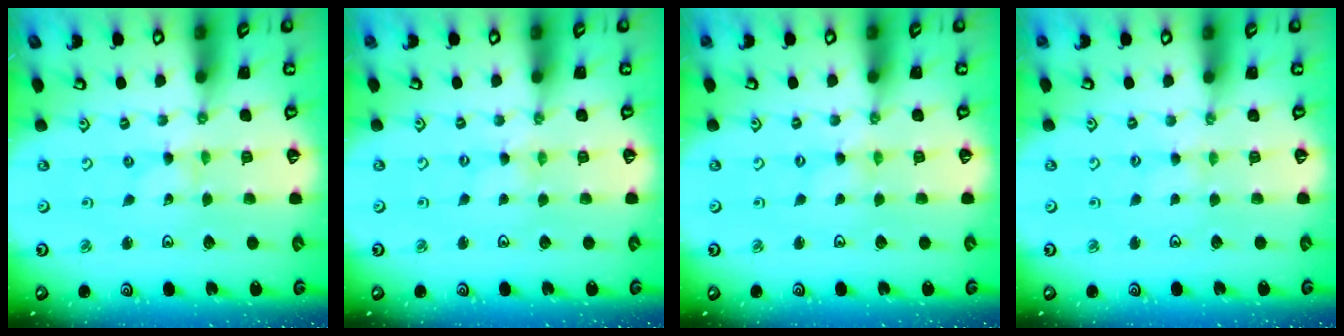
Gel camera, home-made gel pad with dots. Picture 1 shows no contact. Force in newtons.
{"total": 0.0}
{"total": 0.0}
{"total": 1.5, "press": 1.5, "slide": 0.3}